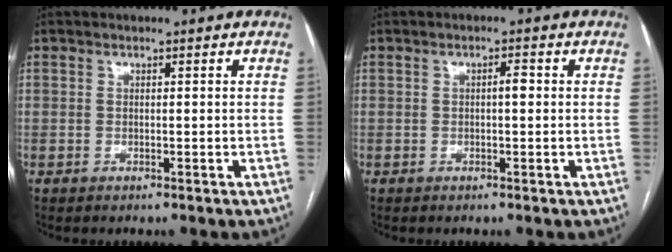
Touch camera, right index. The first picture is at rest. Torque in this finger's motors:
{"motor_torque": [0.26, -0.04, 0.21, 0.04]}